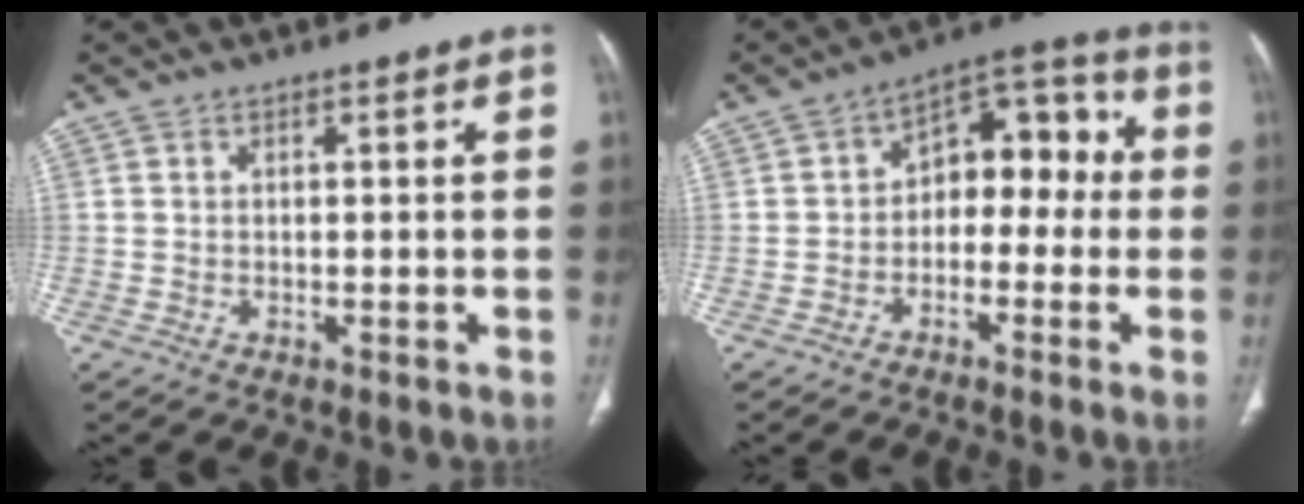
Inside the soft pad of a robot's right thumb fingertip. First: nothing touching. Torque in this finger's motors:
{"motor_torque": [-0.02, 0.90, 0.29, 0.44, 0.16]}